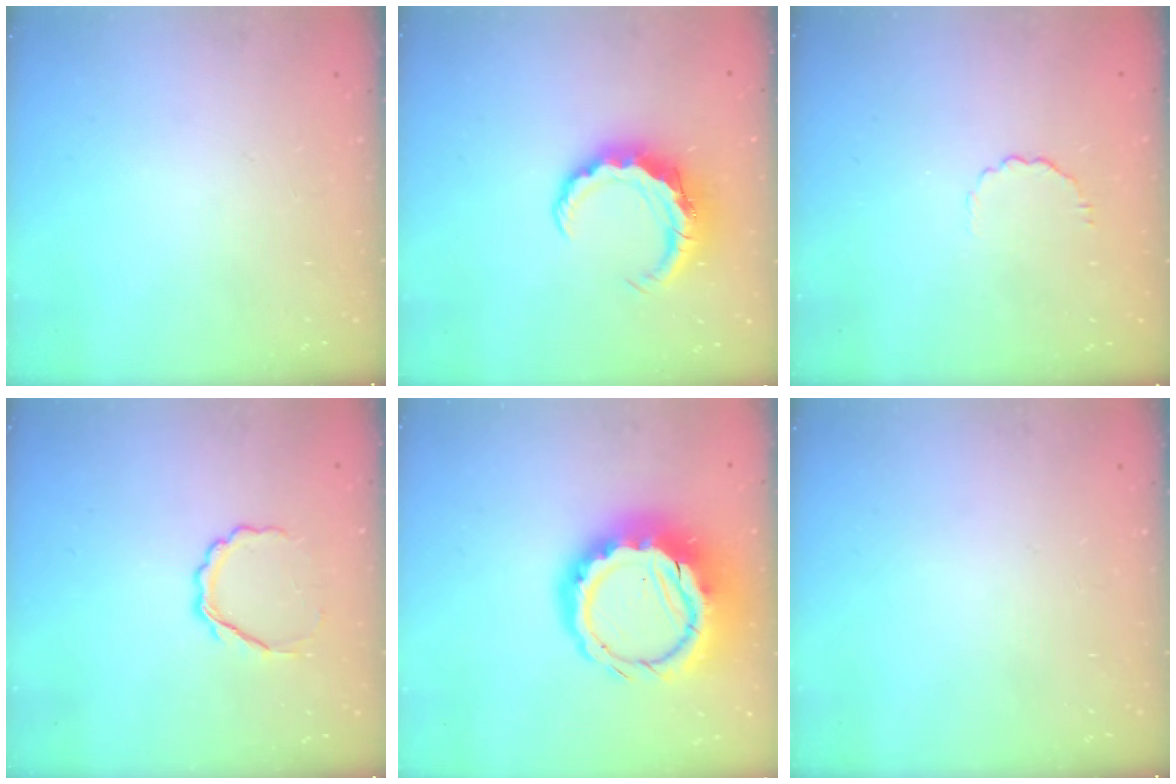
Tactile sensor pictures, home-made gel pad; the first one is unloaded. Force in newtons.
{"total": 7.8, "press": 7.7, "slide": 1.0}
{"total": 3.4, "press": 3.2, "slide": 1.2}
{"total": 4.8, "press": 4.7, "slide": 1.0}
{"total": 17.6, "press": 17.2, "slide": 3.5}
{"total": 0.0}